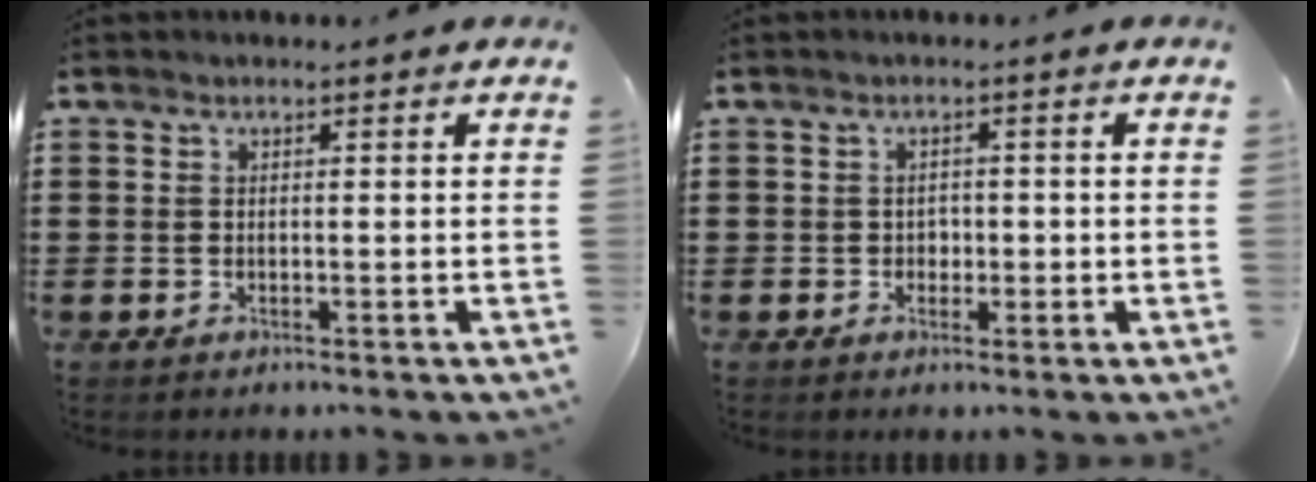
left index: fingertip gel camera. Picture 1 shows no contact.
{"total": 1.5, "force": [-0.1, 1.4, 0.6], "torque": [-0.017, 0.005, -0.006]}